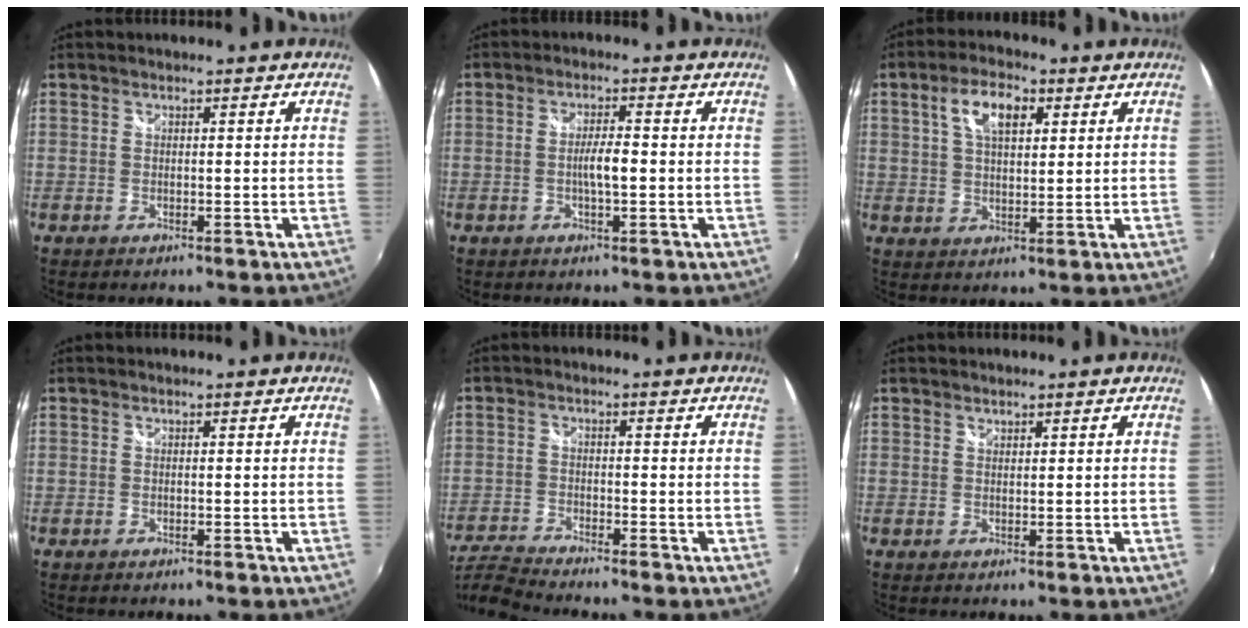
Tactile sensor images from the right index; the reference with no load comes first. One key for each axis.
{"total": 3.5, "fx": -0.6, "fy": 0.4, "fz": 3.4, "tx": -0.061, "ty": 0.000, "tz": -0.010}
{"total": 7.6, "fx": 3.0, "fy": 3.6, "fz": 5.9, "tx": -0.107, "ty": 0.017, "tz": 0.053}
{"total": 0.0}
{"total": 6.6, "fx": -6.4, "fy": -0.4, "fz": 1.6, "tx": -0.055, "ty": -0.017, "tz": -0.131}
{"total": 0.7, "fx": 0.7, "fy": 0.2, "fz": 0.0, "tx": 0.002, "ty": 0.001, "tz": 0.013}